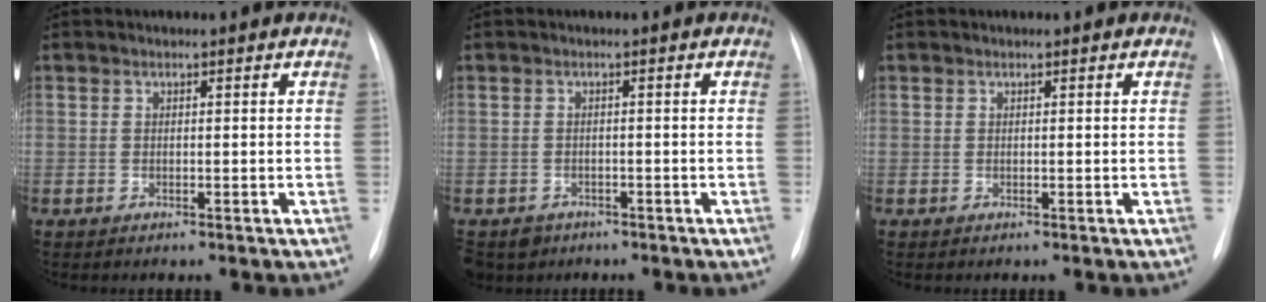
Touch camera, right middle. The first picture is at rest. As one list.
[{"total": 4.8, "force": [-3.2, 3.5, 0.6], "torque": [-0.009, 0.005, -0.048]}, {"total": 0.0}]